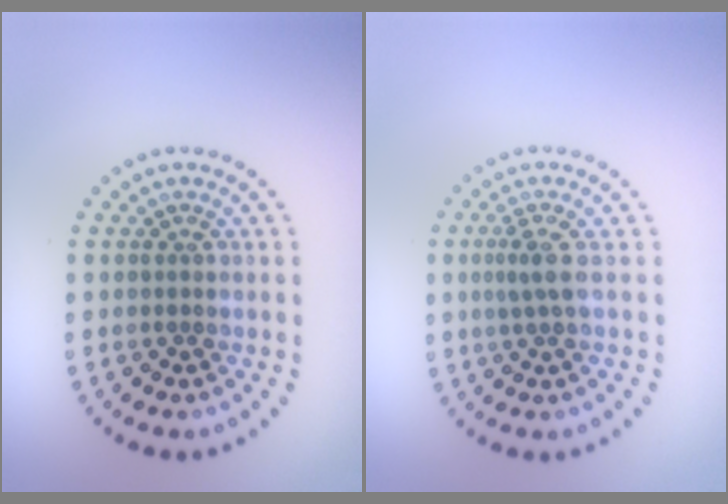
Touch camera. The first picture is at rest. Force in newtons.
{"total": 1.6, "press": 1.3, "slide": 1.0}